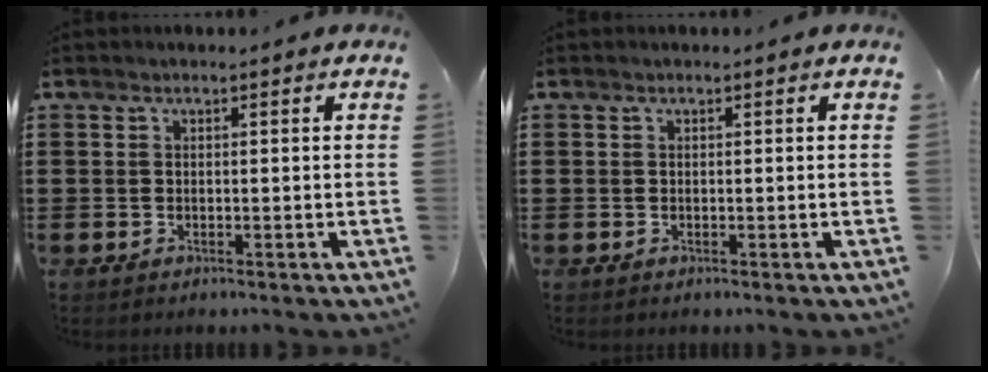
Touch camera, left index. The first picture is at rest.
{"total": 0.0}